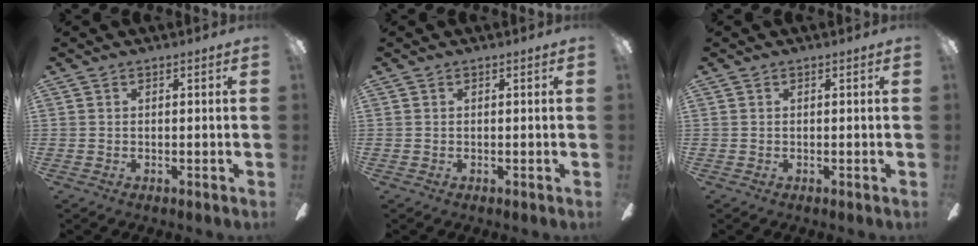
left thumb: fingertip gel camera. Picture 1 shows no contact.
{"total": 0.0}
{"total": 0.0}